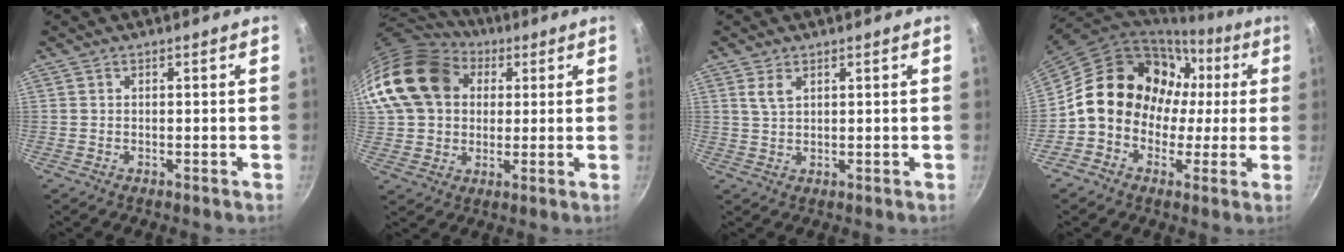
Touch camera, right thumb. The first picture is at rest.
{"total": 19.3, "force": [5.2, 15.1, 10.8], "torque": [-0.187, 0.022, 0.088]}
{"total": 2.8, "force": [1.4, 1.4, 2.0], "torque": [-0.036, -0.005, 0.030]}
{"total": 16.5, "force": [0.2, 14.3, 8.2], "torque": [-0.088, 0.053, -0.006]}